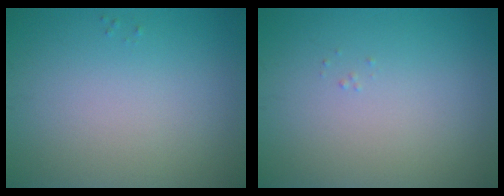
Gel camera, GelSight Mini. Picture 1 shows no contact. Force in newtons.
{"total": 0.0}